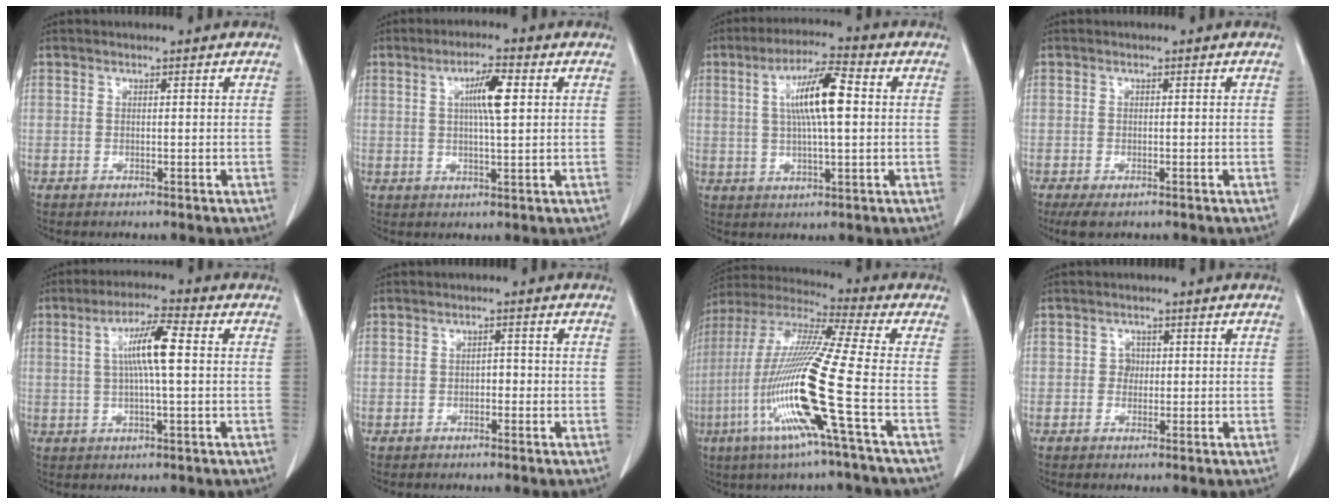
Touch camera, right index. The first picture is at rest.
{"total": 5.2, "force": [1.4, 0.6, 4.9], "torque": [-0.088, 0.002, 0.024]}
{"total": 9.5, "force": [1.6, 1.4, 9.3], "torque": [-0.171, 0.012, 0.027]}
{"total": 3.0, "force": [-2.0, 1.1, 2.0], "torque": [-0.040, -0.009, -0.029]}
{"total": 7.5, "force": [1.1, 0.5, 7.4], "torque": [-0.137, 0.008, 0.016]}
{"total": 1.3, "force": [-0.4, 0.7, 0.9], "torque": [-0.011, 0.004, -0.007]}
{"total": 18.7, "force": [-5.8, -1.3, 17.7], "torque": [-0.374, -0.024, -0.126]}
{"total": 1.5, "force": [0.1, 1.3, 0.6], "torque": [-0.007, 0.003, -0.001]}